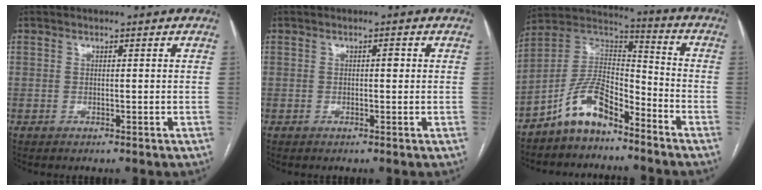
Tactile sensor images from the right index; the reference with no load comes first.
{"total": 1.1, "force": [0.2, 0.4, 1.0], "torque": [-0.014, 0.003, 0.002]}
{"total": 10.2, "force": [-7.4, 4.1, 5.8], "torque": [-0.118, 0.031, -0.143]}